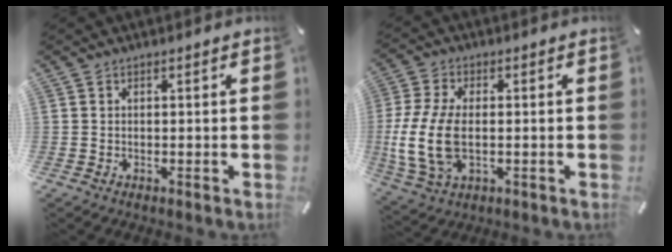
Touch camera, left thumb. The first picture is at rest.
{"total": 11.8, "force": [-1.1, 7.0, 9.4], "torque": [-0.209, -0.006, -0.014]}